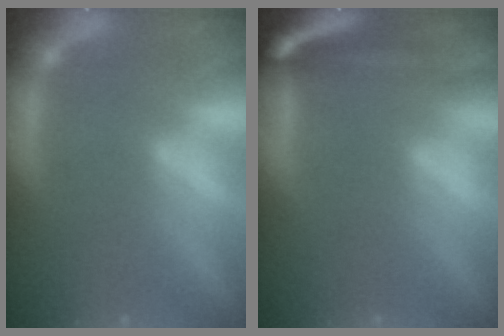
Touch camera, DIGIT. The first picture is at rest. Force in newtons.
{"total": 8.0}